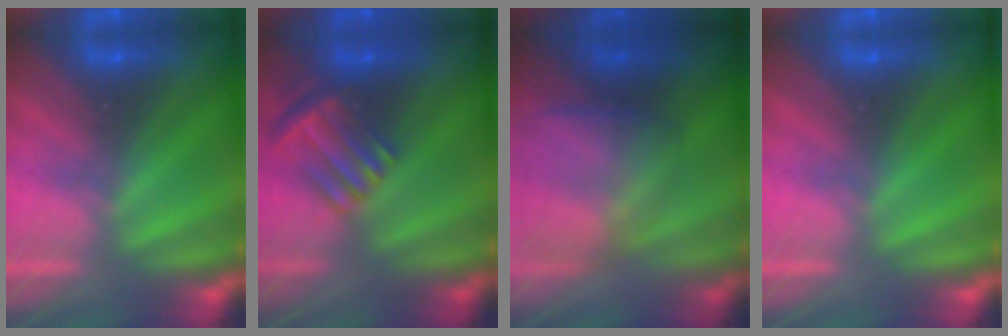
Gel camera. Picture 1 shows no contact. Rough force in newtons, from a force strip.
{"total": 3.5}
{"total": 7.5}
{"total": 0.0}